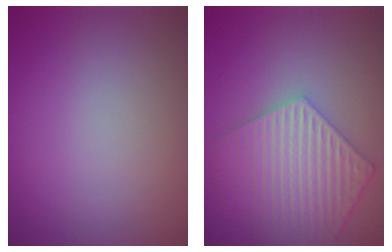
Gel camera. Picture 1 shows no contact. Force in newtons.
{"total": 5.8, "press": 4.6, "slide": 3.5}